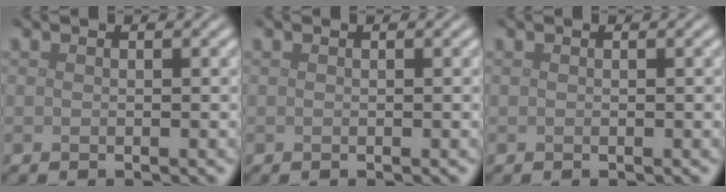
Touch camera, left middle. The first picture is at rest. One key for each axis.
{"total": 0.0}
{"total": 0.0}